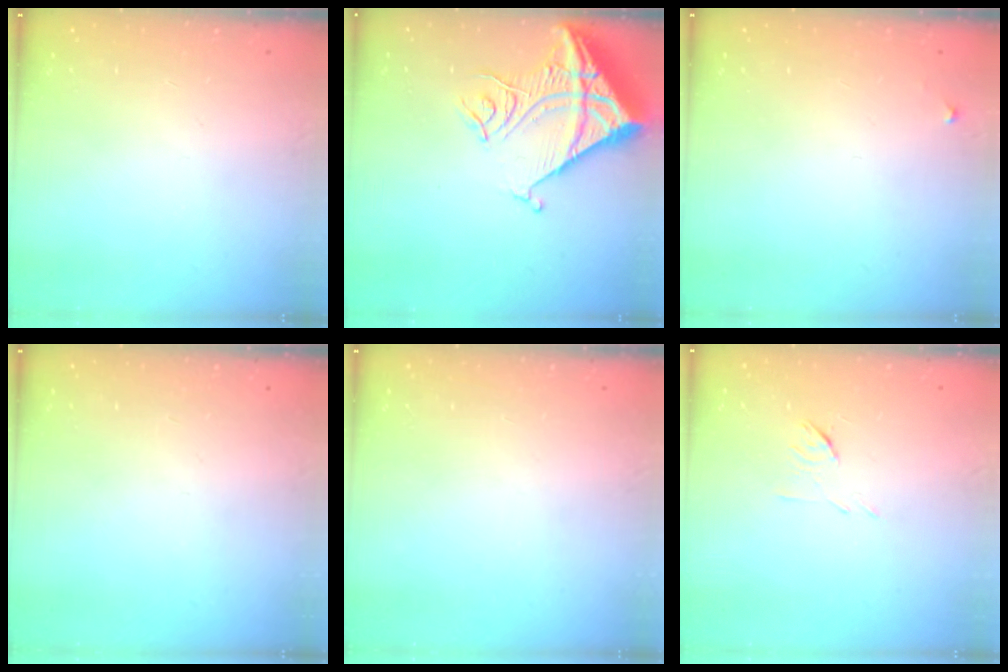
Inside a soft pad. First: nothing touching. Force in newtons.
{"total": 16.8, "press": 16.6, "slide": 2.1}
{"total": 4.2, "press": 4.1, "slide": 0.7}
{"total": 0.0}
{"total": 0.0}
{"total": 5.3, "press": 5.2, "slide": 1.0}